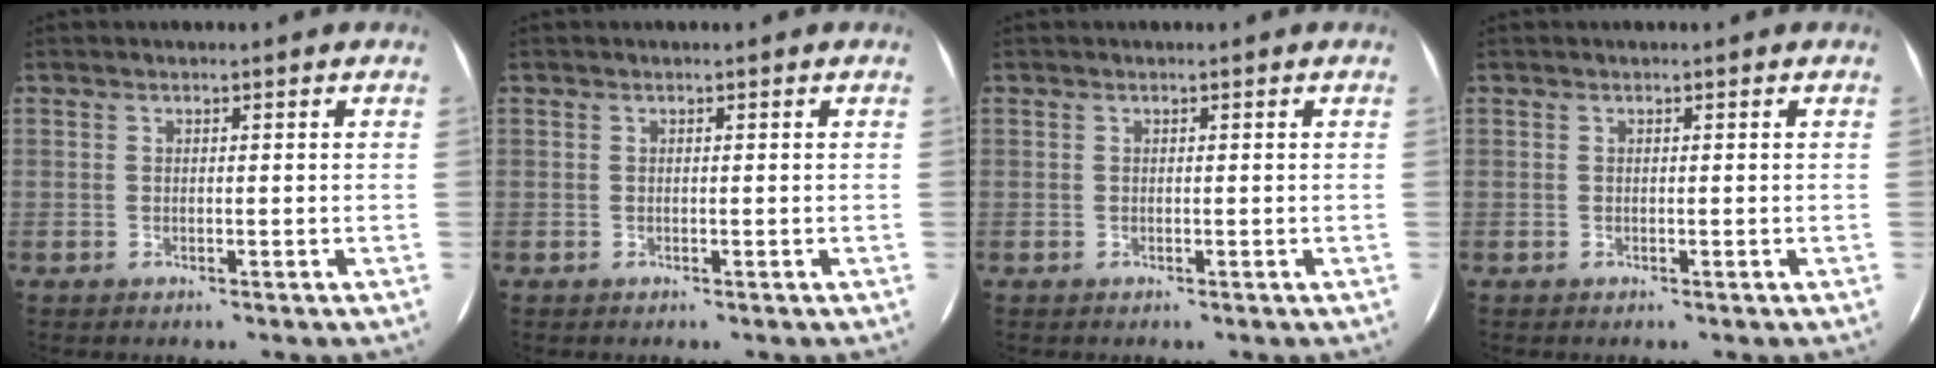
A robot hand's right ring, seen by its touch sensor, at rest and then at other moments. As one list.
[{"total": 0.0}, {"total": 0.0}, {"total": 0.0}]